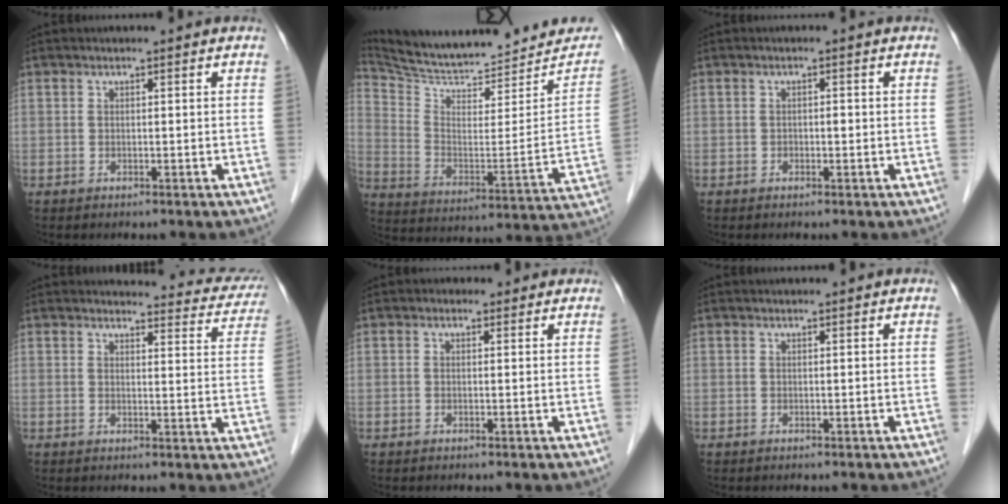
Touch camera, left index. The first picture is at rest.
{"total": 20.6, "force": [19.3, 3.7, 5.9], "torque": [-0.091, -0.039, 0.287]}
{"total": 0.8, "force": [-0.2, 0.4, 0.6], "torque": [-0.007, 0.002, -0.004]}
{"total": 11.5, "force": [11.1, 2.5, 1.0], "torque": [0.025, -0.044, 0.092]}
{"total": 1.0, "force": [0.4, 0.9, 0.2], "torque": [-0.002, 0.006, 0.000]}
{"total": 0.0}